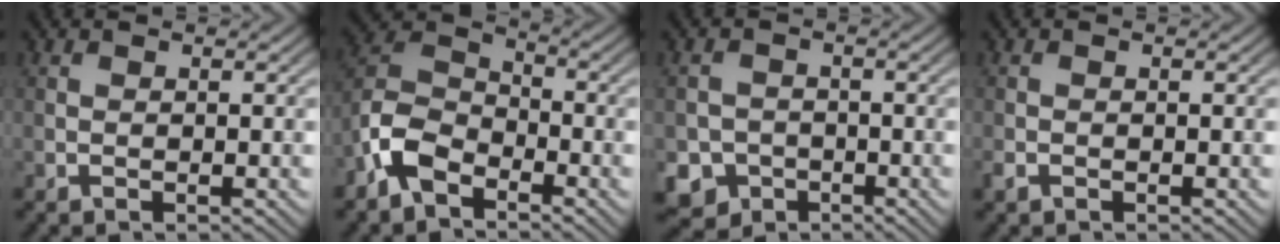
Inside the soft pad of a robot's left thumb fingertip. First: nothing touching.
{"total": 7.4, "force": [-4.6, 4.0, 4.3], "torque": [-0.099, 0.005, -0.111]}
{"total": 4.9, "force": [-2.6, 4.1, 1.0], "torque": [-0.013, -0.005, -0.058]}
{"total": 1.0, "force": [-0.7, 0.6, 0.4], "torque": [-0.011, -0.003, -0.013]}